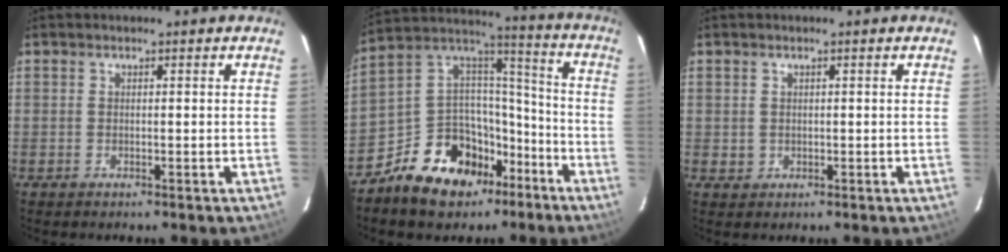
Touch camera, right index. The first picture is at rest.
{"total": 17.2, "force": [-10.4, 11.4, 7.6], "torque": [-0.165, 0.062, -0.157]}
{"total": 1.7, "force": [0.1, 1.7, 0.1], "torque": [0.001, 0.003, 0.004]}